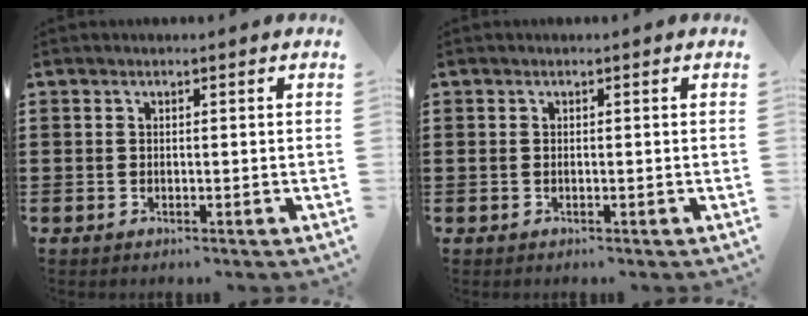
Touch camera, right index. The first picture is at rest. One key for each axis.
{"total": 0.0}